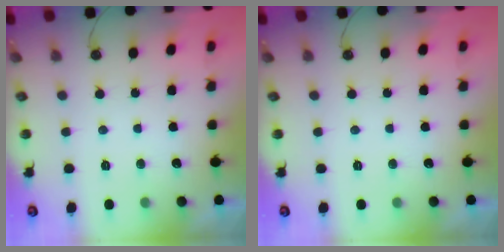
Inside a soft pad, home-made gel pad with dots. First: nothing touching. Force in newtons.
{"total": 0.0}